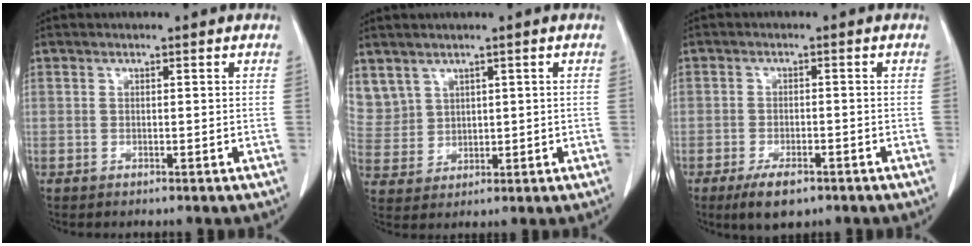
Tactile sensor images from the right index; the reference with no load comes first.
{"total": 8.1, "force": [4.5, 6.5, 1.7], "torque": [-0.059, 0.022, 0.115]}
{"total": 4.9, "force": [-3.2, 2.0, 3.1], "torque": [-0.058, -0.003, -0.048]}